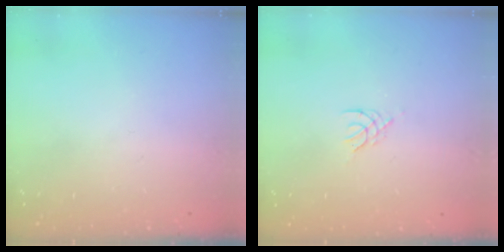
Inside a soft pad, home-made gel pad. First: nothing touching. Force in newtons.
{"total": 2.0, "press": 1.9, "slide": 0.4}